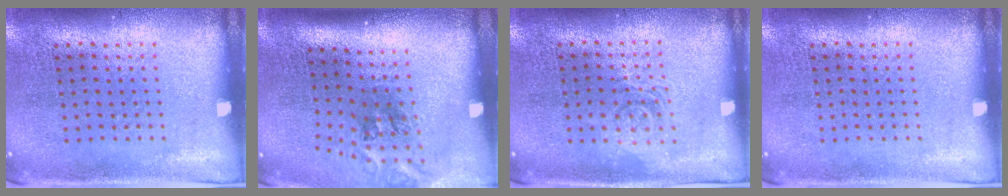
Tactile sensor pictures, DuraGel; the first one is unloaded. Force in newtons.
{"total": 1.7, "press": 1.2, "slide": 1.3}
{"total": 1.2, "press": 1.2, "slide": 0.2}
{"total": 0.0}